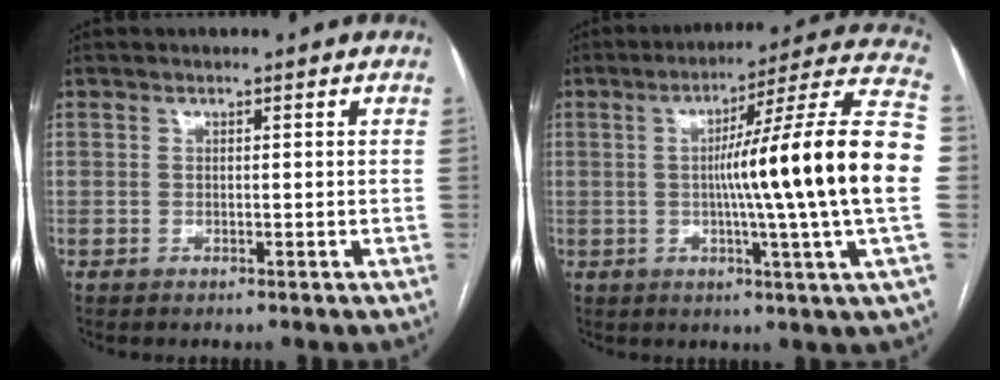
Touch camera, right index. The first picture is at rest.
{"total": 21.3, "force": [-0.9, -2.3, 21.1], "torque": [-0.268, 0.006, -0.032]}